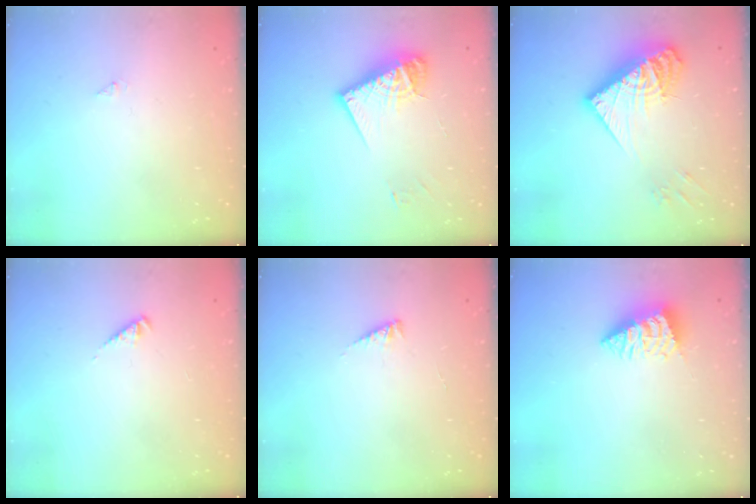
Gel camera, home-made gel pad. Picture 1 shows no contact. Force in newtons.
{"total": 12.2, "press": 12.1, "slide": 1.2}
{"total": 17.9, "press": 17.8, "slide": 1.8}
{"total": 1.8, "press": 1.7, "slide": 0.4}
{"total": 3.7, "press": 3.7, "slide": 0.5}
{"total": 3.2, "press": 3.2, "slide": 0.1}